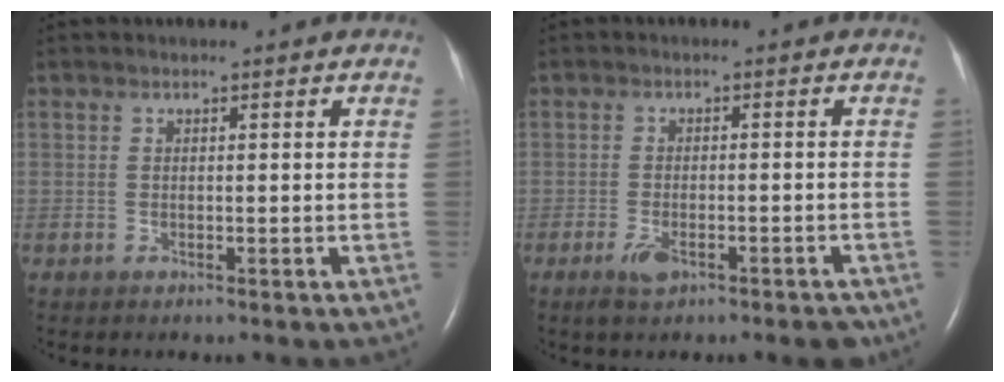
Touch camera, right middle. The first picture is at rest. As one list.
[{"total": 4.9, "force": [-3.2, 1.5, 3.5], "torque": [-0.056, -0.005, -0.046]}]